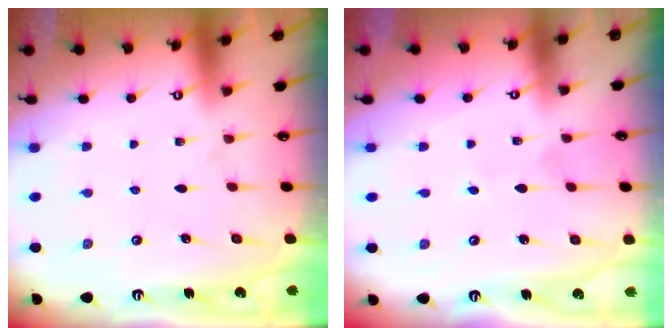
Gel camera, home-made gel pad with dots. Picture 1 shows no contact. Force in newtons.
{"total": 1.5, "press": 1.4, "slide": 0.1}